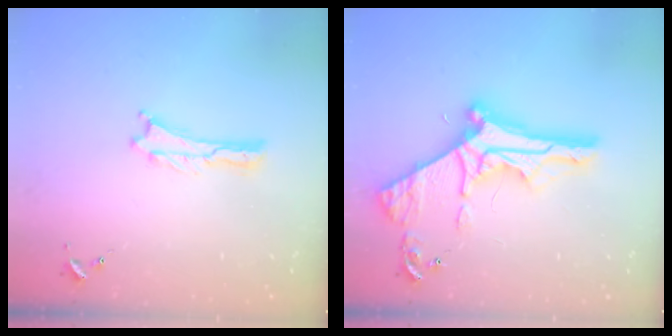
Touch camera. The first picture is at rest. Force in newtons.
{"total": 11.8, "press": 11.7, "slide": 1.2}